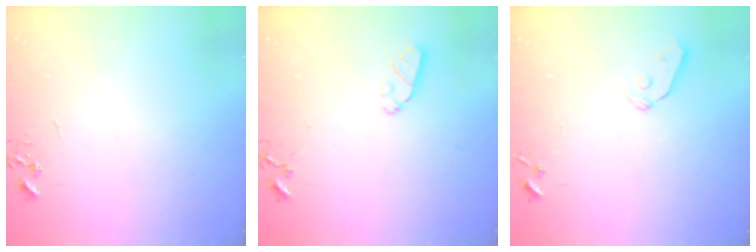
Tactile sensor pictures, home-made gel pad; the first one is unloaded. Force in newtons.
{"total": 6.6, "press": 6.6, "slide": 0.2}
{"total": 5.9, "press": 5.8, "slide": 0.7}